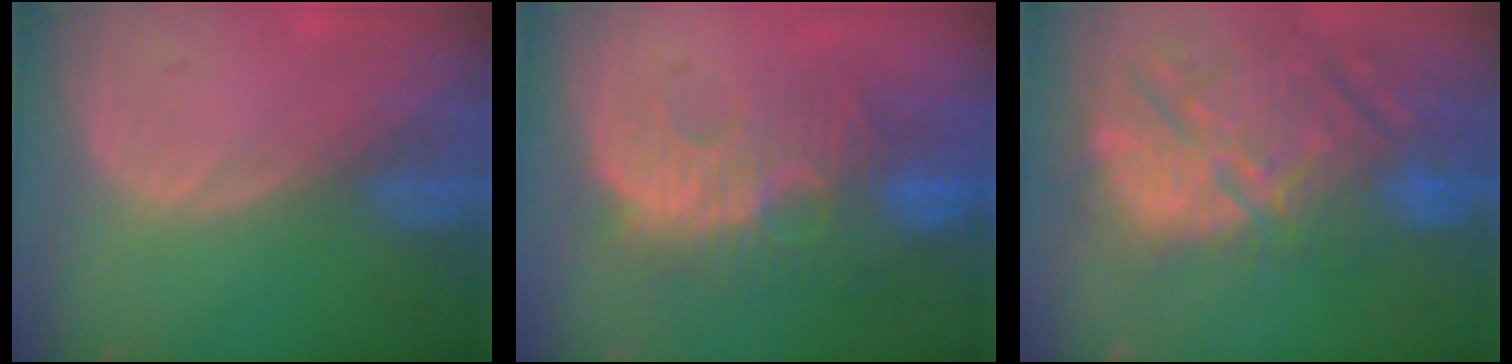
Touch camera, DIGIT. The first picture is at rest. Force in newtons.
{"total": 10.6, "press": 9.9, "slide": 3.8}
{"total": 14.8, "press": 12.9, "slide": 7.3}